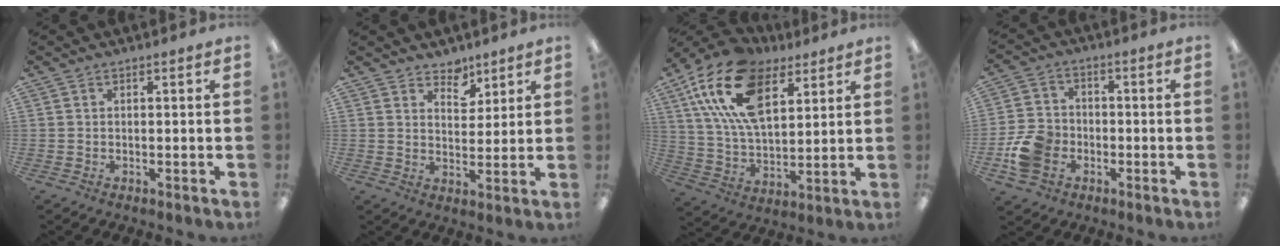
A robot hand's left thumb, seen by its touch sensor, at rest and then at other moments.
{"total": 5.3, "force": [4.4, 2.7, 0.7], "torque": [0.002, -0.030, 0.078]}
{"total": 21.1, "force": [10.9, 11.6, 13.8], "torque": [-0.285, -0.027, 0.194]}
{"total": 9.4, "force": [-3.3, 7.5, 4.7], "torque": [-0.107, 0.025, -0.057]}